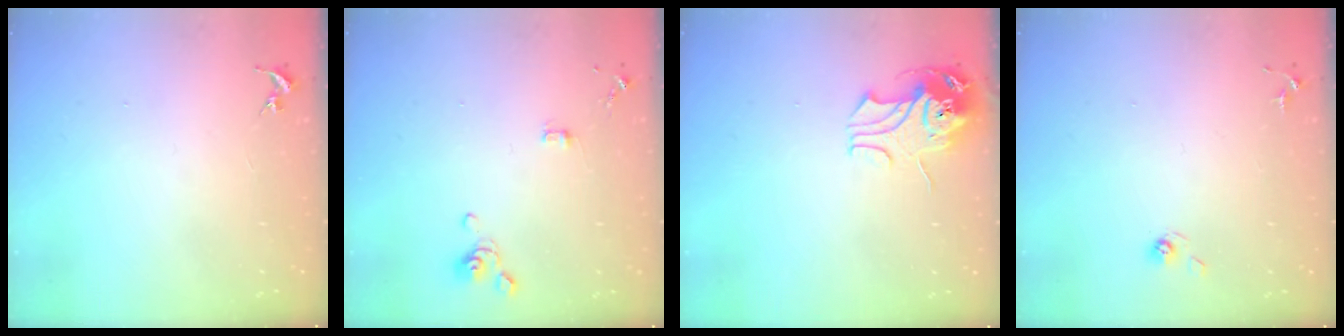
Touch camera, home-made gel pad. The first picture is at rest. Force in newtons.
{"total": 4.4, "press": 4.0, "slide": 1.8}
{"total": 11.0, "press": 10.9, "slide": 1.5}
{"total": 3.9, "press": 3.5, "slide": 1.7}